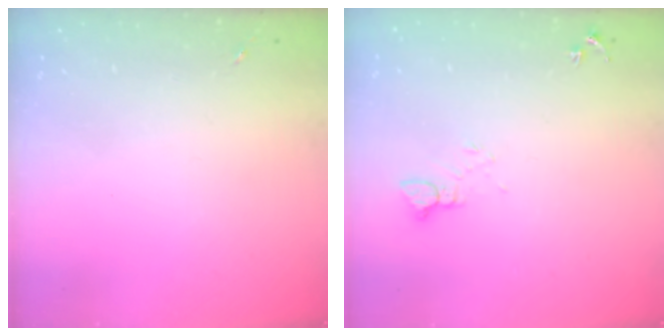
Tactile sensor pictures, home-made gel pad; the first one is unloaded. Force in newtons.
{"total": 4.5, "press": 4.5, "slide": 0.3}